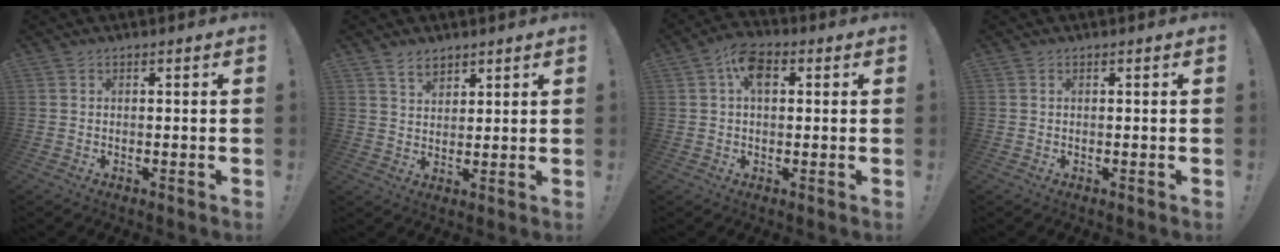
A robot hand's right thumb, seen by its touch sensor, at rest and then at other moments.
{"total": 5.0, "force": [3.8, 2.8, 1.6], "torque": [-0.017, -0.022, 0.070]}
{"total": 7.4, "force": [2.1, 4.5, 5.5], "torque": [-0.093, 0.007, 0.040]}
{"total": 0.0}